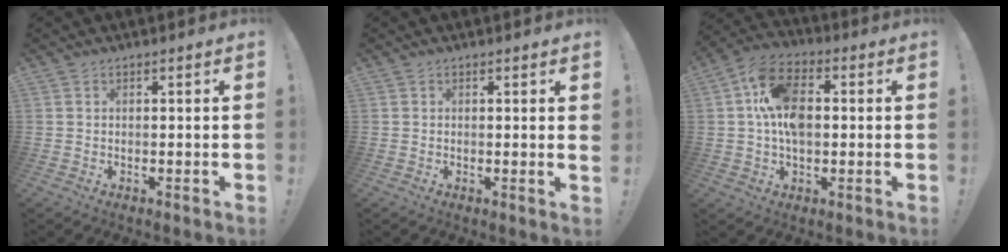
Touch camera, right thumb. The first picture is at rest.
{"total": 1.2, "force": [0.7, -0.3, 0.9], "torque": [-0.007, -0.005, 0.009]}
{"total": 14.3, "force": [1.1, 9.0, 11.0], "torque": [-0.210, 0.011, 0.017]}